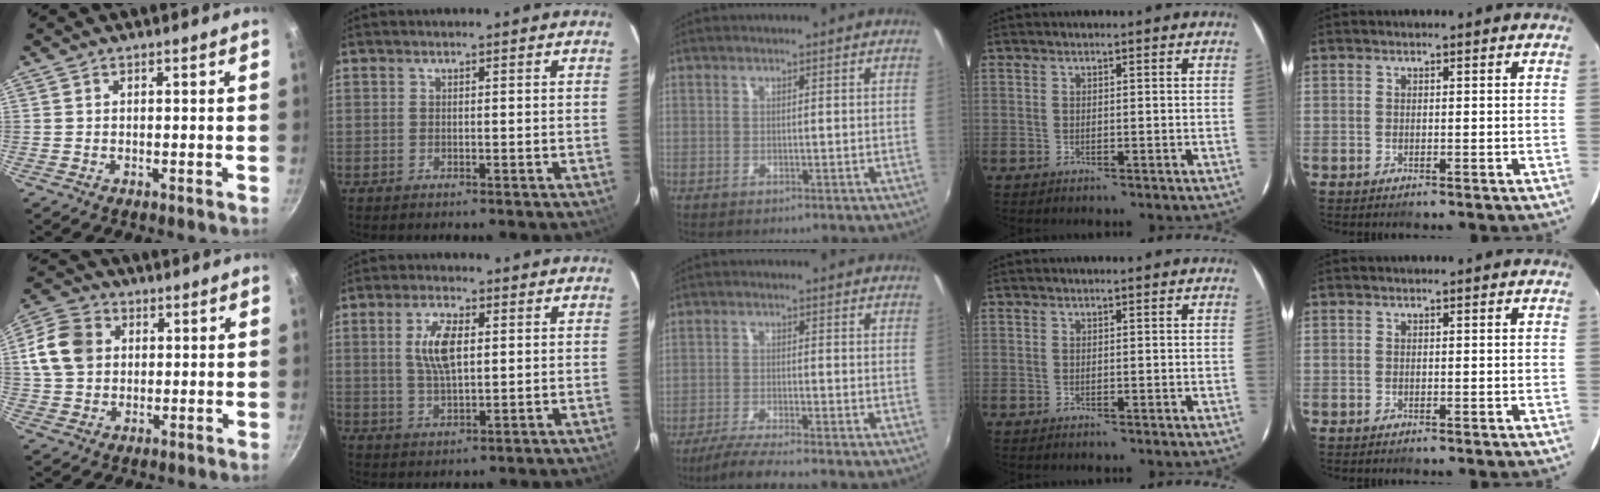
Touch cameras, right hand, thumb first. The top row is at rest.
{"thumb": {"total": 10.6, "force": [1.9, 8.6, 5.8], "torque": [-0.090, 0.008, 0.022]}, "index": {"total": 7.3, "force": [1.6, 2.9, 6.6], "torque": [-0.127, 0.005, 0.032]}, "middle": {"total": 6.2, "force": [-5.4, -0.4, 3.0], "torque": [-0.080, -0.018, -0.098]}}